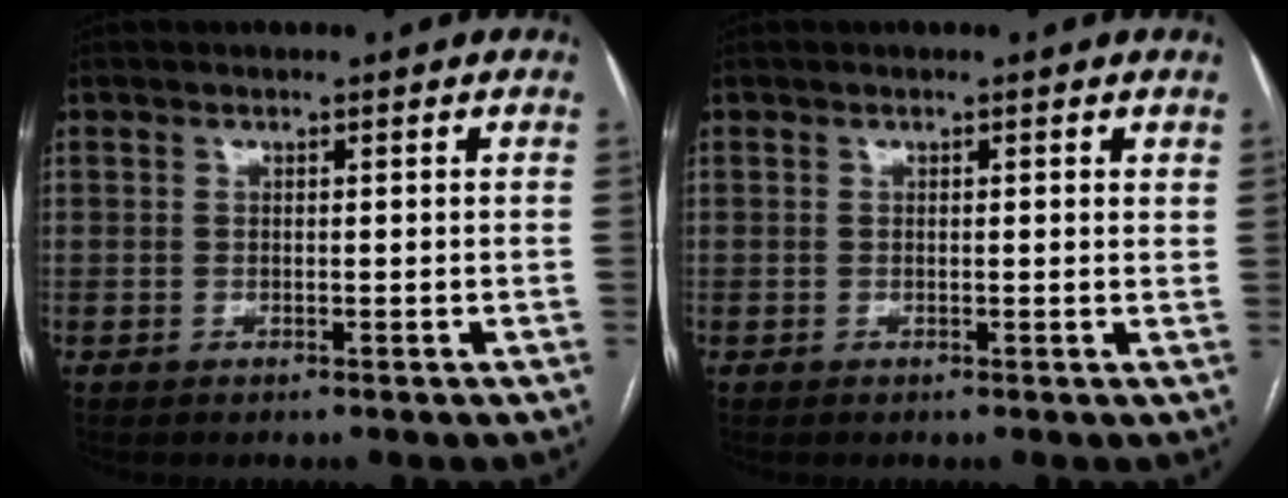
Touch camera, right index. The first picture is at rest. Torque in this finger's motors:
{"motor_torque": [-0.17, 0.11, -0.03, -0.01]}